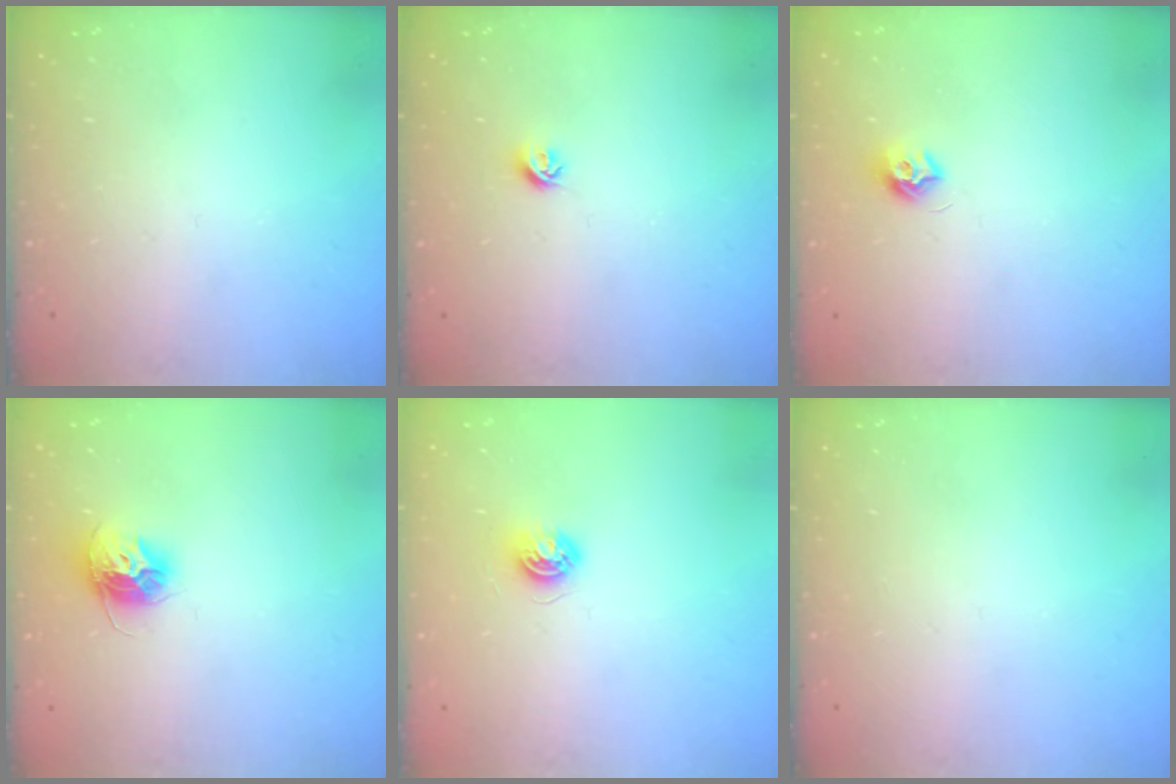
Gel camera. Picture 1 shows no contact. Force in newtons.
{"total": 5.3, "press": 5.2, "slide": 0.7}
{"total": 7.6, "press": 7.6, "slide": 0.6}
{"total": 10.3, "press": 10.3, "slide": 0.4}
{"total": 5.4, "press": 5.4, "slide": 0.5}
{"total": 0.0}